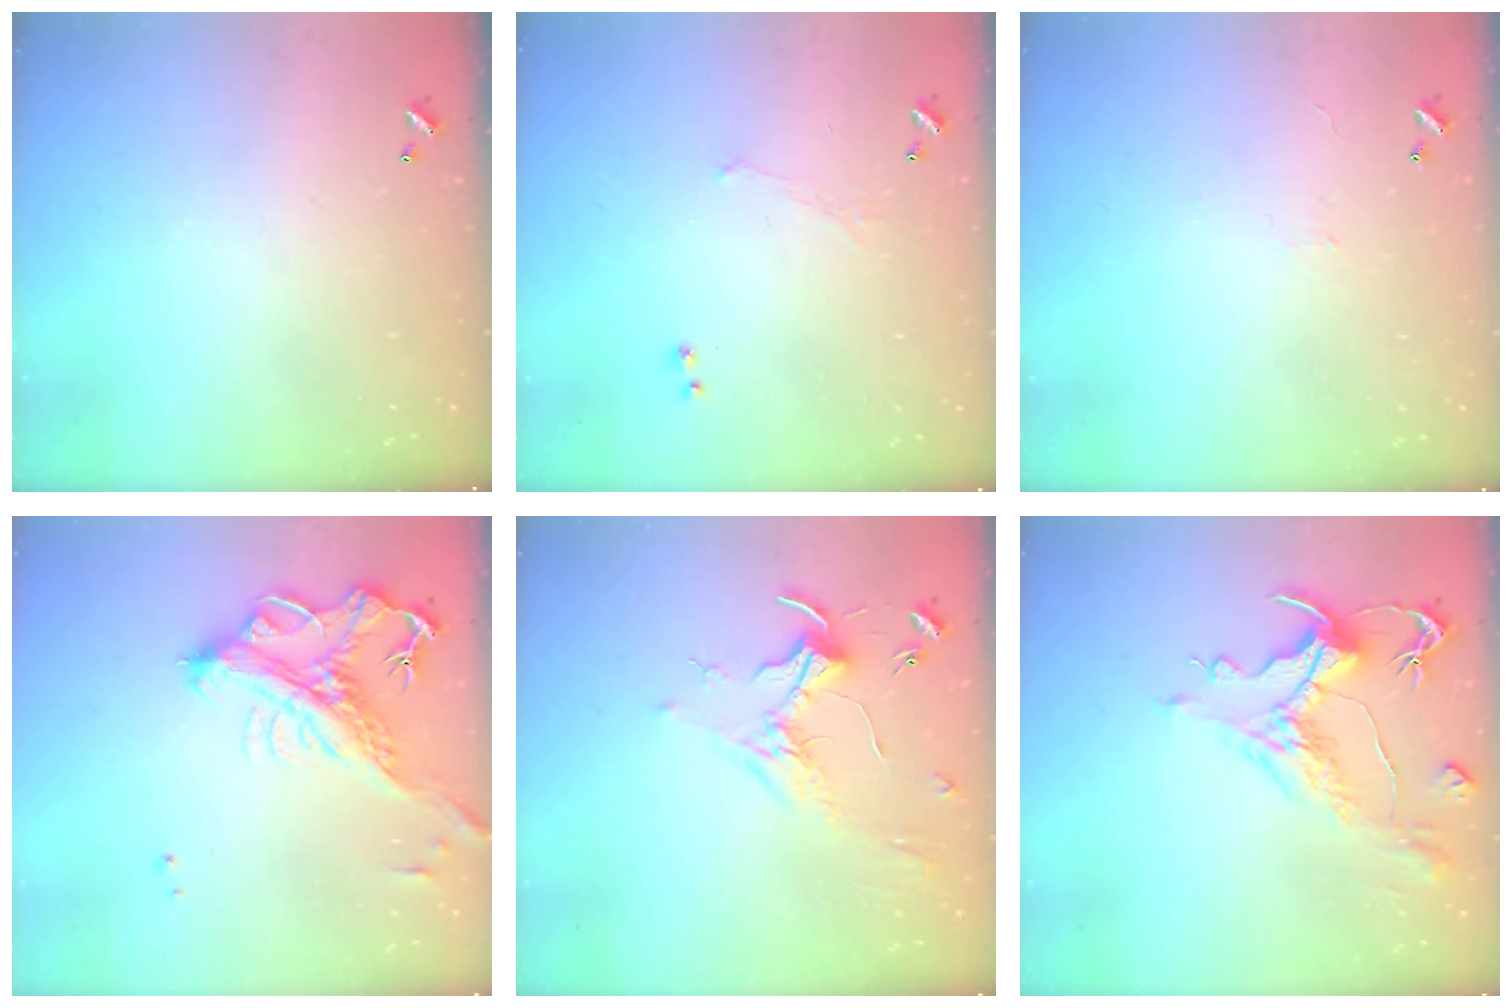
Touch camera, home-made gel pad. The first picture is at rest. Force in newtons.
{"total": 0.7, "press": 0.2, "slide": 0.7}
{"total": 0.6, "press": 0.5, "slide": 0.4}
{"total": 5.5, "press": 5.2, "slide": 1.6}
{"total": 1.7, "press": 1.5, "slide": 0.8}
{"total": 1.8, "press": 1.2, "slide": 1.4}